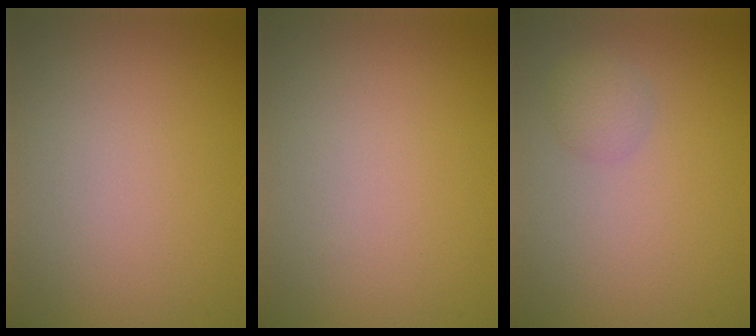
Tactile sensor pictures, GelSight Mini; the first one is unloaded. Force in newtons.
{"total": 0.0}
{"total": 1.6, "press": 1.6, "slide": 0.1}